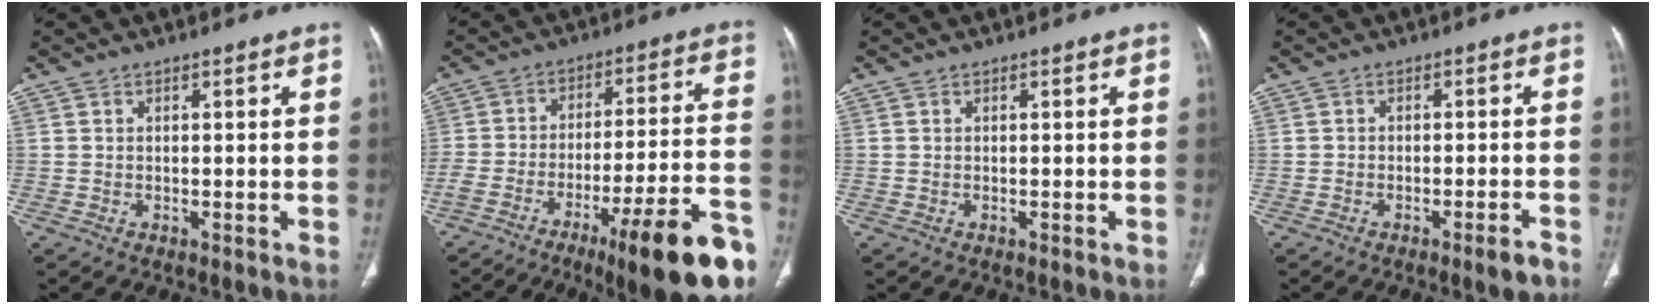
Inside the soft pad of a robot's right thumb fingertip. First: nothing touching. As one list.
[{"total": 21.8, "force": [-12.7, 3.8, 17.3], "torque": [-0.208, 0.068, -0.190]}, {"total": 0.0}, {"total": 3.3, "force": [-2.3, 0.5, 2.4], "torque": [-0.031, 0.010, -0.033]}]